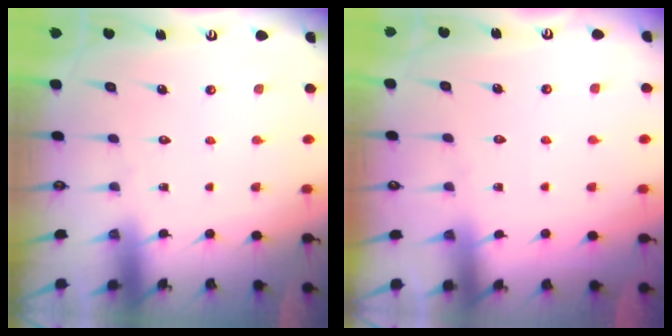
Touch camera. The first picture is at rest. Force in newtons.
{"total": 2.6, "press": 2.6, "slide": 0.4}